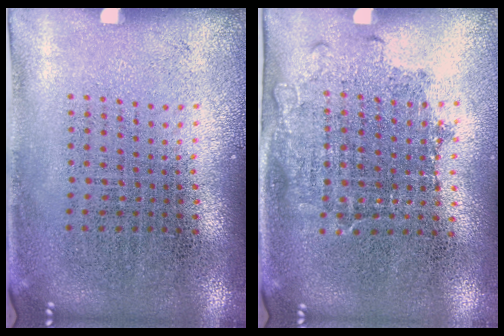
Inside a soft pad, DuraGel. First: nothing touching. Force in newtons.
{"total": 1.2, "press": 0.9, "slide": 0.8}